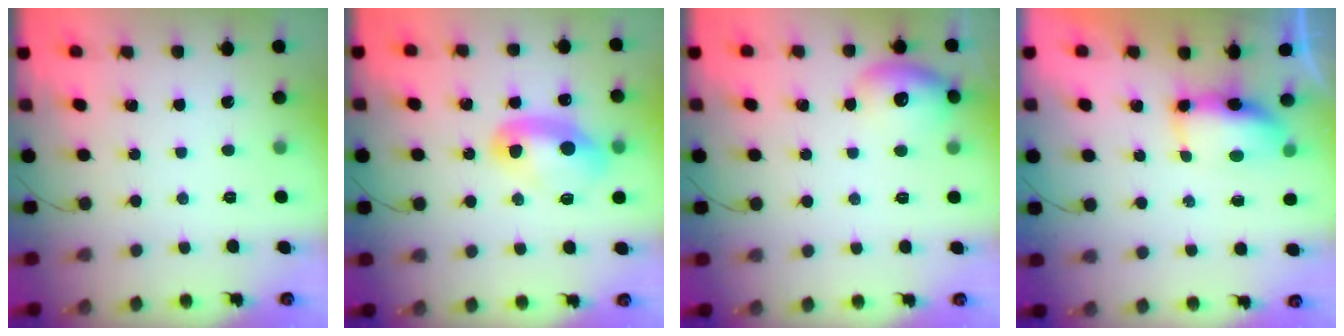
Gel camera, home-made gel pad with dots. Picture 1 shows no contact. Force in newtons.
{"total": 10.7, "press": 10.6, "slide": 0.9}
{"total": 10.6, "press": 10.5, "slide": 1.3}
{"total": 10.3, "press": 8.2, "slide": 6.2}